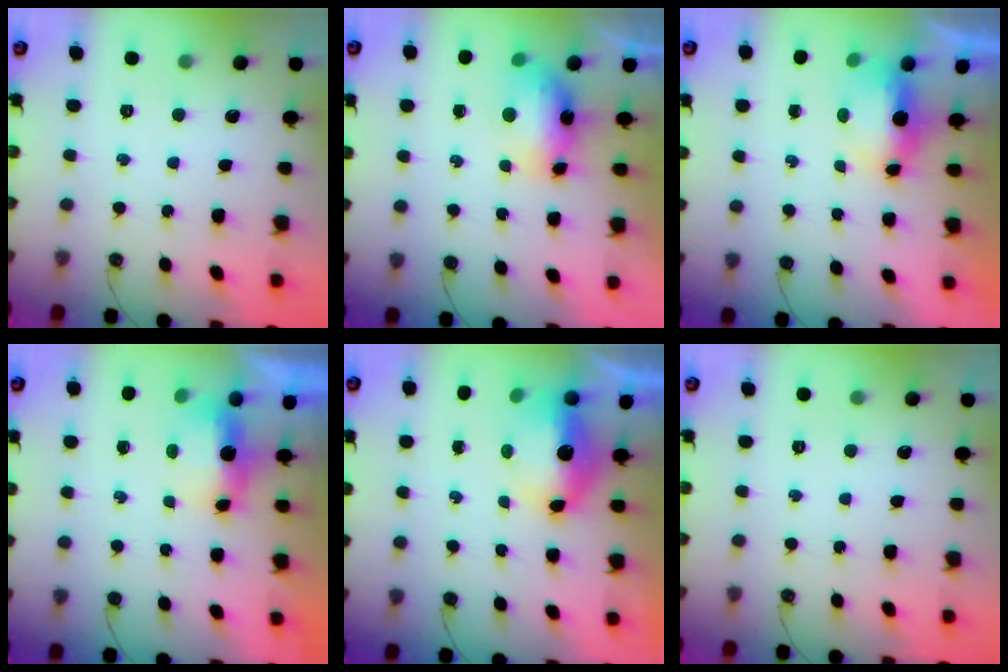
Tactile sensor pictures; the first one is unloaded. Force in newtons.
{"total": 8.2, "press": 8.0, "slide": 1.8}
{"total": 5.9, "press": 5.8, "slide": 1.1}
{"total": 5.4, "press": 5.4, "slide": 0.7}
{"total": 7.8, "press": 7.7, "slide": 1.4}
{"total": 0.0}